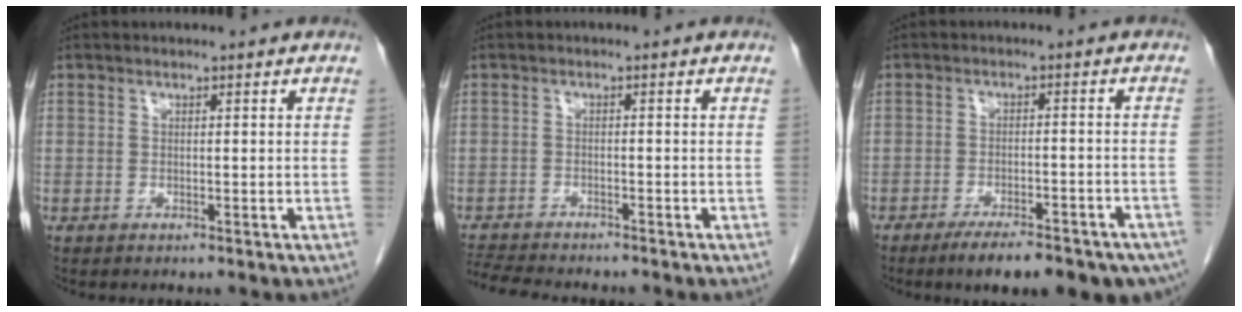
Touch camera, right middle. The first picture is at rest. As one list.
[{"total": 7.5, "force": [-7.0, 0.9, 2.6], "torque": [-0.046, -0.011, -0.112]}, {"total": 14.8, "force": [-11.3, 4.3, 8.6], "torque": [-0.074, 0.006, -0.147]}]